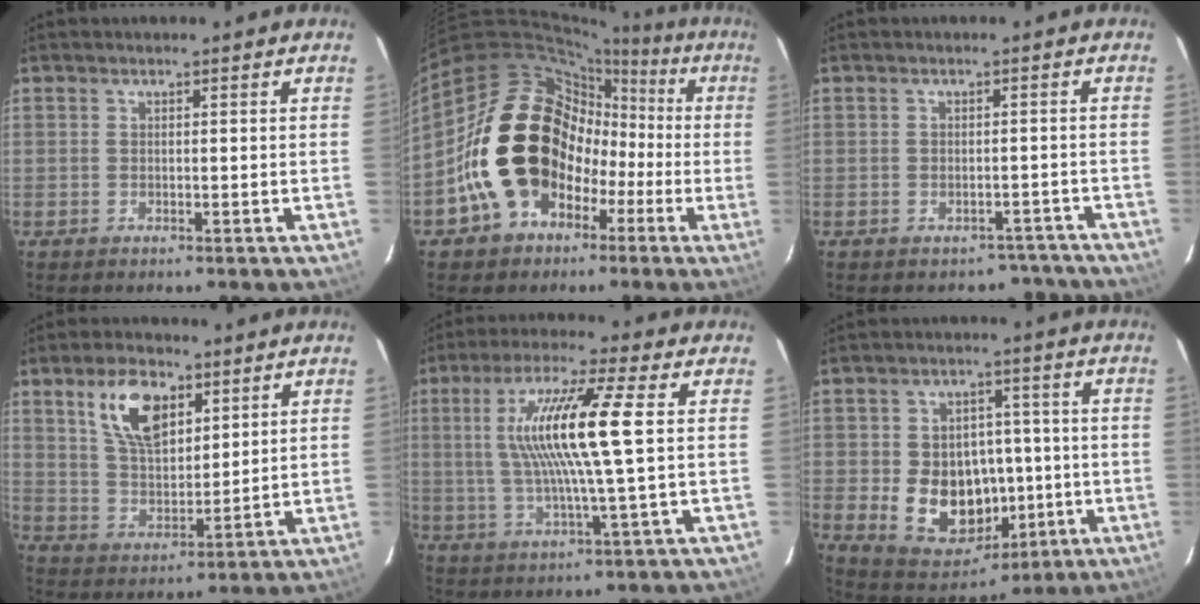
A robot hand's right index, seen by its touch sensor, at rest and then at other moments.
{"total": 20.7, "force": [-3.7, 17.0, 11.2], "torque": [-0.243, 0.049, -0.033]}
{"total": 5.8, "force": [-4.7, 3.3, 0.2], "torque": [0.012, 0.035, -0.042]}
{"total": 11.7, "force": [5.9, 6.0, 8.2], "torque": [-0.147, 0.013, 0.118]}
{"total": 14.8, "force": [2.2, 0.5, 14.6], "torque": [-0.276, 0.006, 0.042]}
{"total": 14.4, "force": [-2.3, 11.5, 8.4], "torque": [-0.180, 0.009, -0.010]}